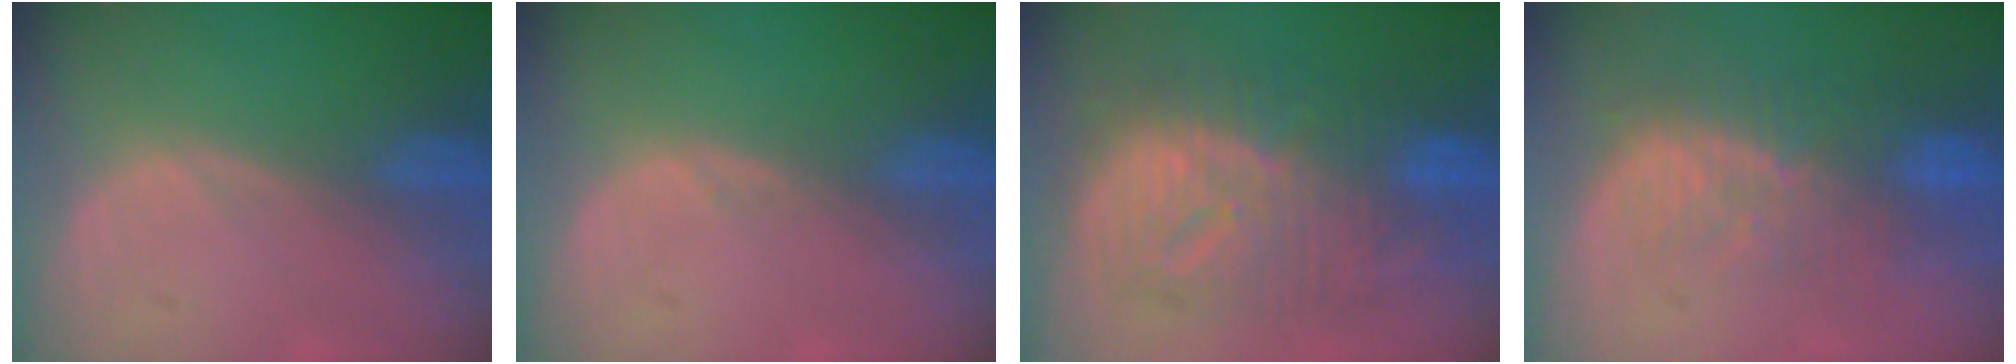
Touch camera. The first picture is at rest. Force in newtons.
{"total": 0.5, "press": 0.5, "slide": 0.0}
{"total": 12.5, "press": 12.5, "slide": 1.1}
{"total": 10.1, "press": 8.5, "slide": 5.5}